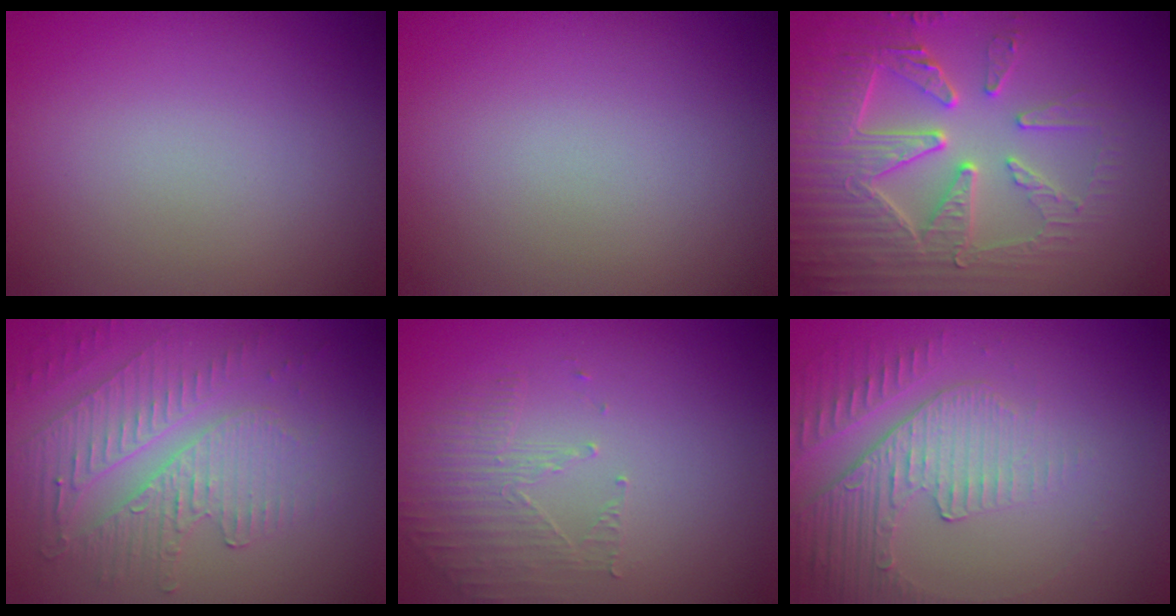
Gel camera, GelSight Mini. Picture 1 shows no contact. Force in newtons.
{"total": 0.0}
{"total": 6.7, "press": 5.6, "slide": 3.7}
{"total": 5.3, "press": 3.5, "slide": 3.9}
{"total": 1.7, "press": 0.9, "slide": 1.4}
{"total": 4.9, "press": 3.3, "slide": 3.6}